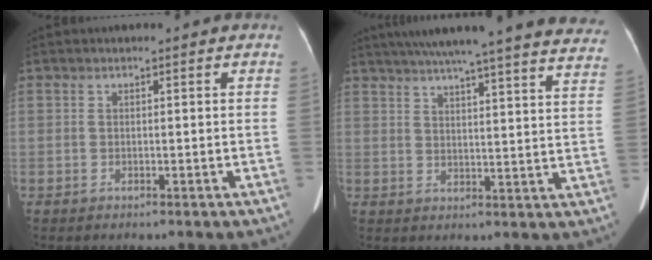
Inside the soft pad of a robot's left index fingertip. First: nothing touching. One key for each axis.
{"total": 32.6, "fx": 29.2, "fy": 2.2, "fz": 14.2, "tx": -0.193, "ty": -0.058, "tz": 0.348}